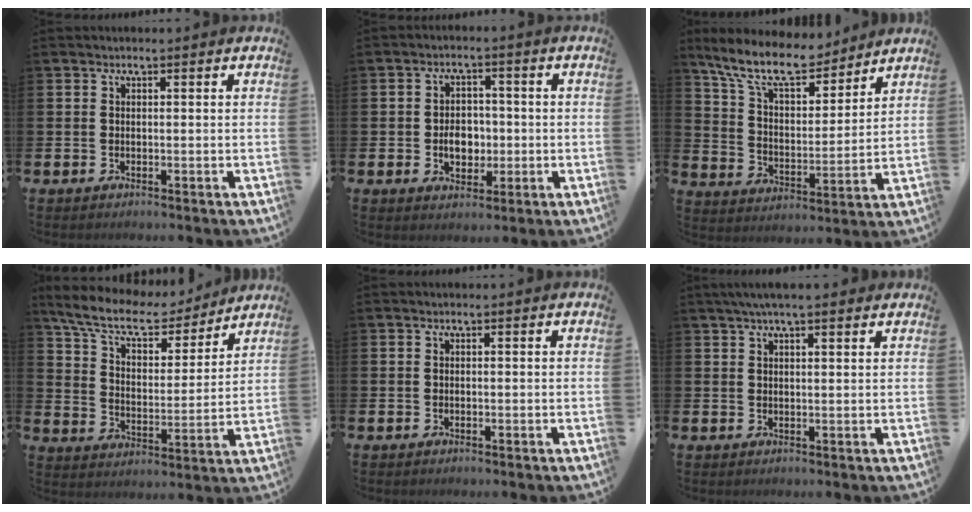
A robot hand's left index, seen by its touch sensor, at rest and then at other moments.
{"total": 4.4, "force": [-0.6, 3.4, 2.7], "torque": [-0.035, 0.000, -0.021]}
{"total": 10.7, "force": [9.3, 3.0, 4.2], "torque": [-0.117, -0.049, 0.167]}
{"total": 9.3, "force": [8.3, 2.6, 3.4], "torque": [-0.103, -0.051, 0.143]}
{"total": 0.0}
{"total": 3.7, "force": [2.9, 0.6, 2.1], "torque": [-0.039, -0.002, 0.050]}